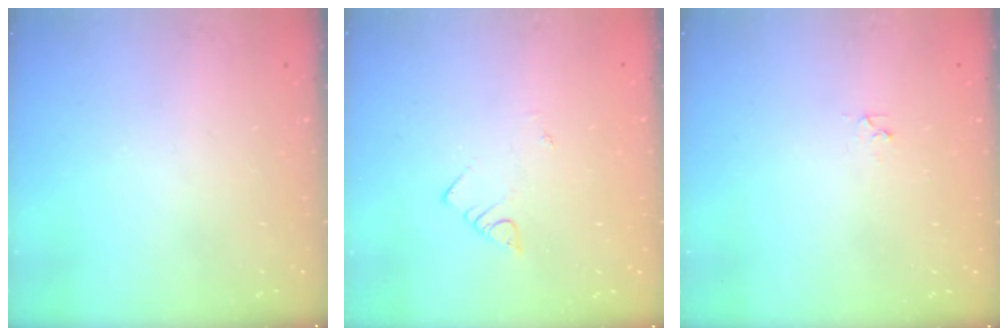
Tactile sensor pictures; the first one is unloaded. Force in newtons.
{"total": 2.1, "press": 2.1, "slide": 0.4}
{"total": 1.9, "press": 1.9, "slide": 0.2}